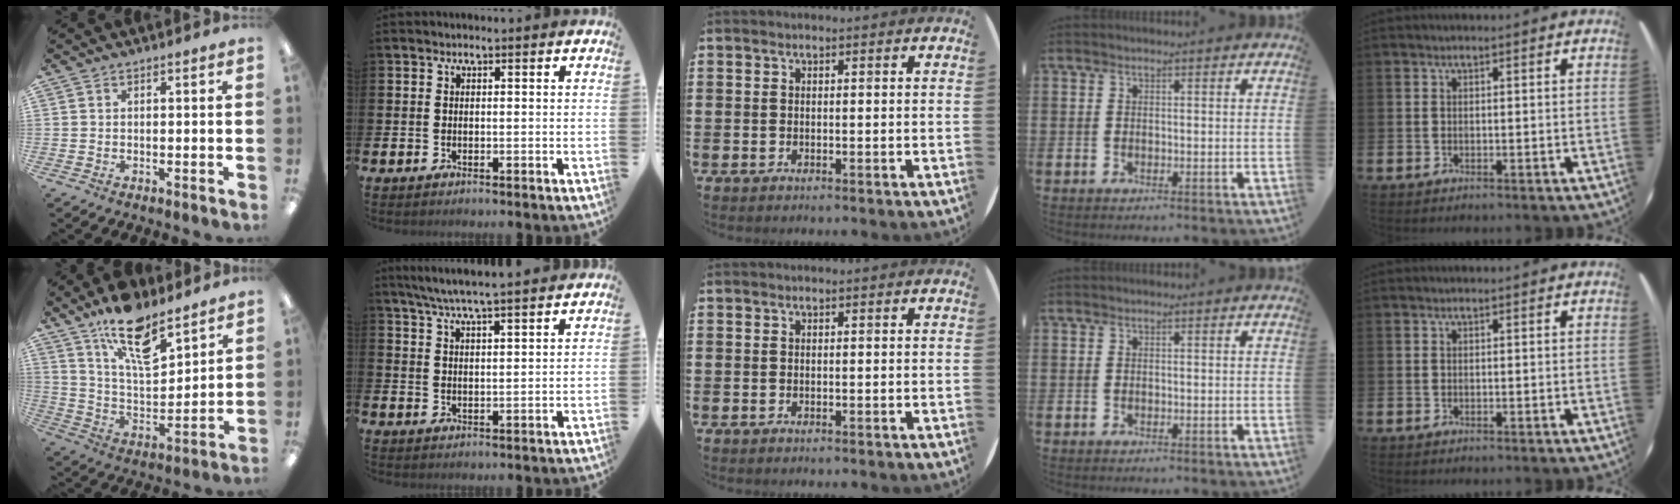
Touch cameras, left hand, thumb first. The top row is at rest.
{"thumb": {"total": 16.4, "force": [11.6, 6.2, 9.8], "torque": [-0.163, -0.065, 0.199]}, "index": {"total": 6.0, "force": [5.7, -0.2, 2.0], "torque": [-0.046, -0.028, 0.099]}}